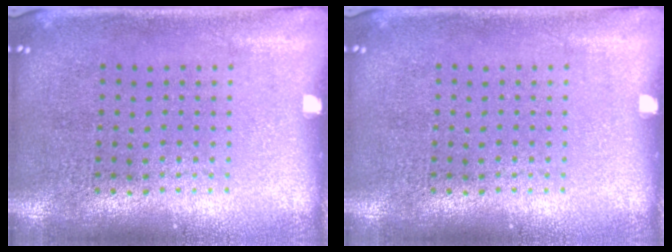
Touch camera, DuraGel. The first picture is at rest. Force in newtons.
{"total": 0.0}